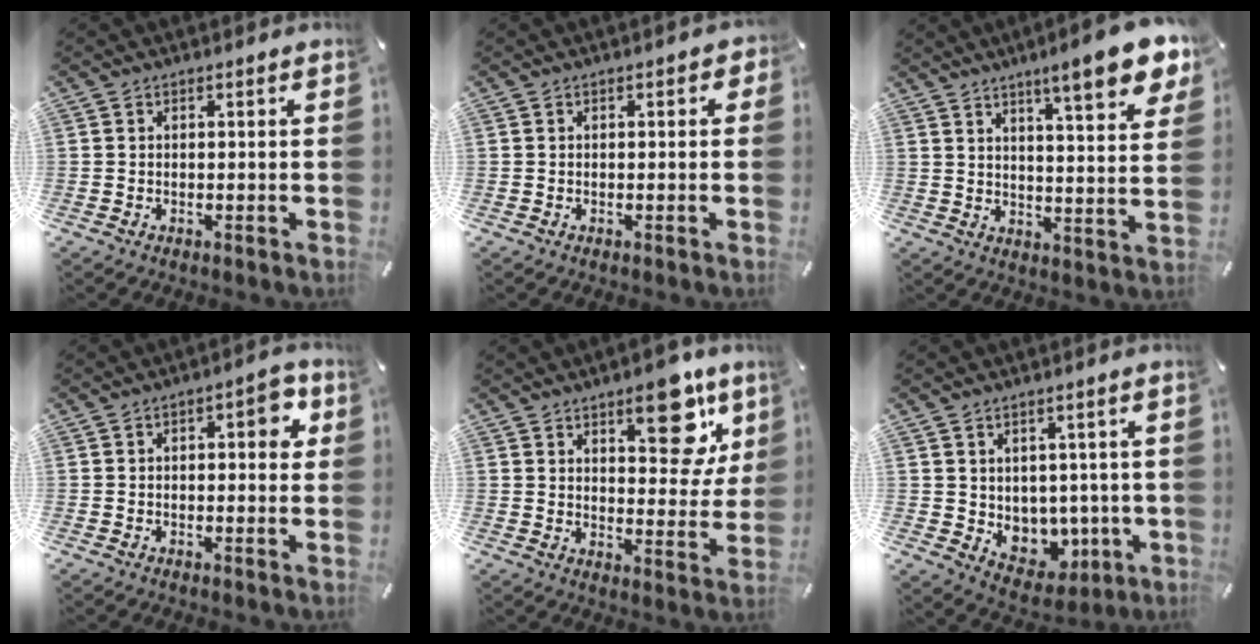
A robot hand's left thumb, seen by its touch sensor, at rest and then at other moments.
{"total": 1.0, "force": [-0.2, 0.7, 0.7], "torque": [-0.005, 0.000, -0.007]}
{"total": 12.3, "force": [8.8, 2.2, 8.4], "torque": [-0.118, -0.055, 0.141]}
{"total": 5.6, "force": [0.8, 2.7, 4.8], "torque": [-0.053, 0.001, 0.002]}
{"total": 14.6, "force": [8.1, 7.2, 9.8], "torque": [-0.102, -0.046, 0.131]}
{"total": 7.1, "force": [2.3, 6.6, 1.4], "torque": [-0.012, -0.036, 0.055]}